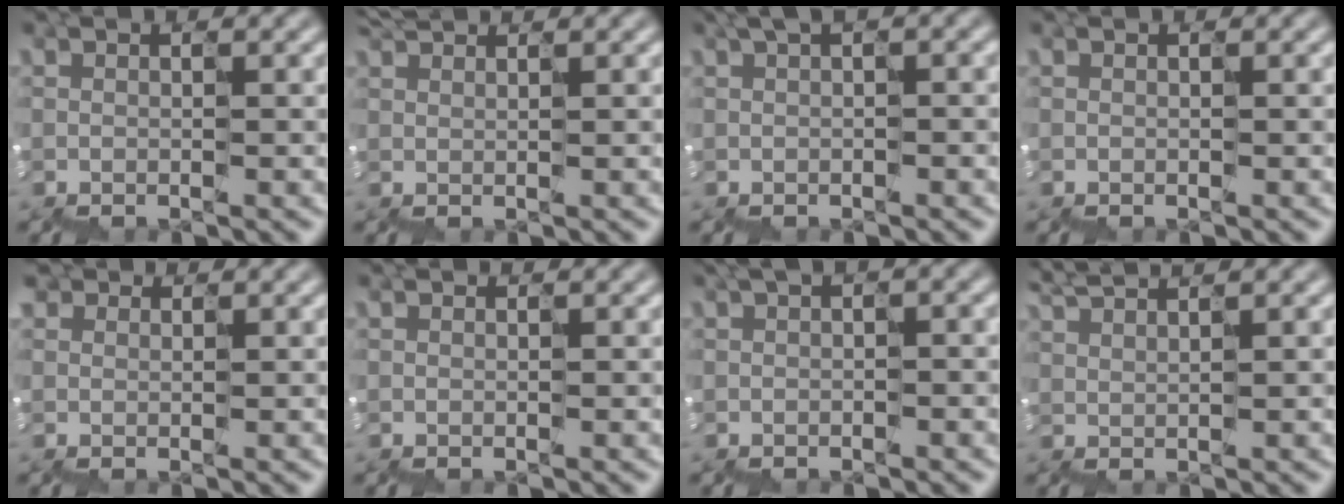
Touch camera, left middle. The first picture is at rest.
{"total": 1.3, "force": [1.2, 0.0, 0.2], "torque": [-0.012, 0.005, 0.027]}
{"total": 0.6, "force": [0.0, -0.2, 0.6], "torque": [-0.025, 0.005, -0.003]}
{"total": 0.0}
{"total": 0.8, "force": [0.4, -0.2, -0.7], "torque": [0.004, 0.000, 0.012]}
{"total": 0.0}
{"total": 1.1, "force": [-0.4, 0.1, 1.0], "torque": [-0.023, 0.000, -0.003]}
{"total": 2.9, "force": [2.8, 0.2, 0.9], "torque": [-0.030, 0.013, 0.050]}